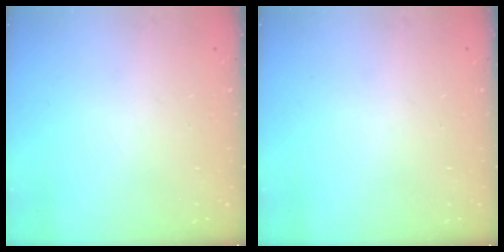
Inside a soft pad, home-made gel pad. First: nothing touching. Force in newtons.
{"total": 0.0}